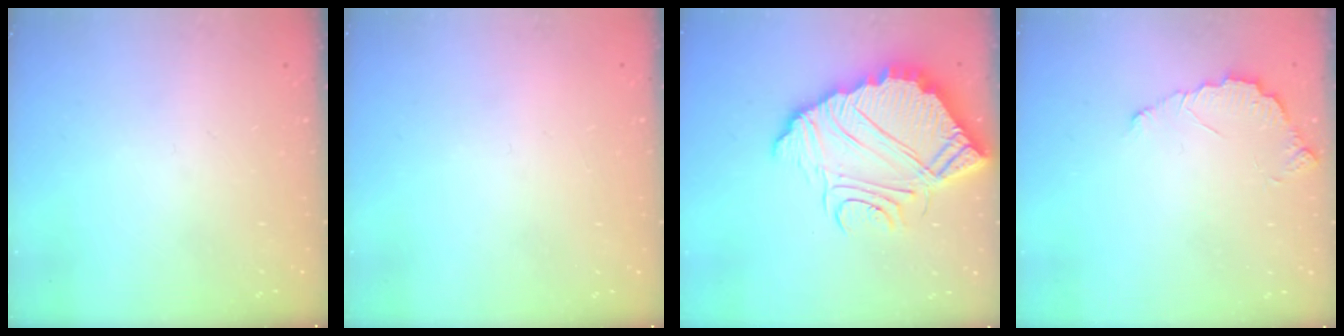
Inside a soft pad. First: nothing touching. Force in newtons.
{"total": 2.1, "press": 2.1, "slide": 0.1}
{"total": 15.5, "press": 15.4, "slide": 1.1}
{"total": 4.6, "press": 4.6, "slide": 0.4}